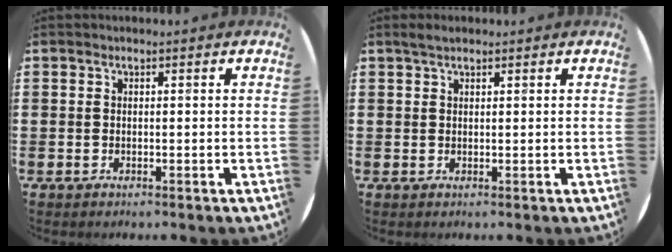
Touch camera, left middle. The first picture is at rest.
{"total": 1.2, "force": [1.0, 0.4, 0.6], "torque": [-0.011, 0.005, 0.018]}